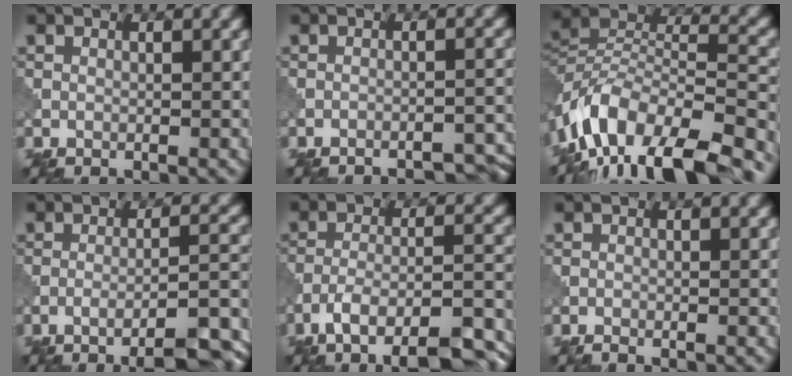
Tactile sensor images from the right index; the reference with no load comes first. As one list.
[{"total": 5.2, "force": [-4.8, 0.9, 1.6], "torque": [-0.014, 0.018, -0.057]}, {"total": 14.4, "force": [-10.2, 5.8, 8.3], "torque": [-0.174, 0.019, -0.173]}, {"total": 9.3, "force": [-6.4, 1.9, 6.5], "torque": [-0.077, 0.008, -0.074]}, {"total": 12.2, "force": [-9.3, 3.2, 7.2], "torque": [-0.105, -0.002, -0.127]}, {"total": 0.6, "force": [-0.6, 0.0, 0.2], "torque": [-0.001, -0.002, -0.015]}]